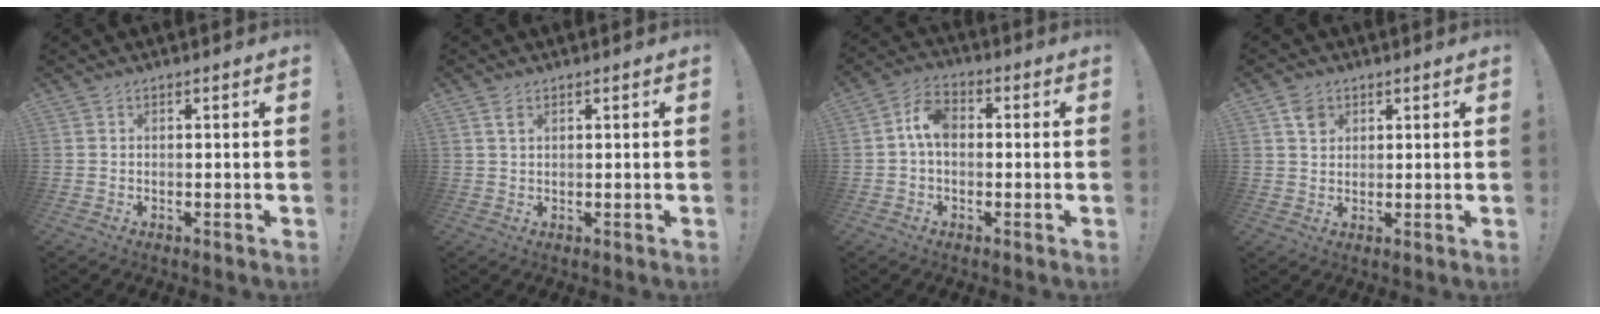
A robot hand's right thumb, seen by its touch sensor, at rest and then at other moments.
{"total": 1.8, "force": [1.0, 0.9, 1.2], "torque": [-0.019, -0.002, 0.017]}
{"total": 7.5, "force": [0.4, 5.1, 5.5], "torque": [-0.096, 0.019, 0.013]}
{"total": 4.0, "force": [2.0, 3.3, 1.2], "torque": [-0.009, -0.004, 0.036]}